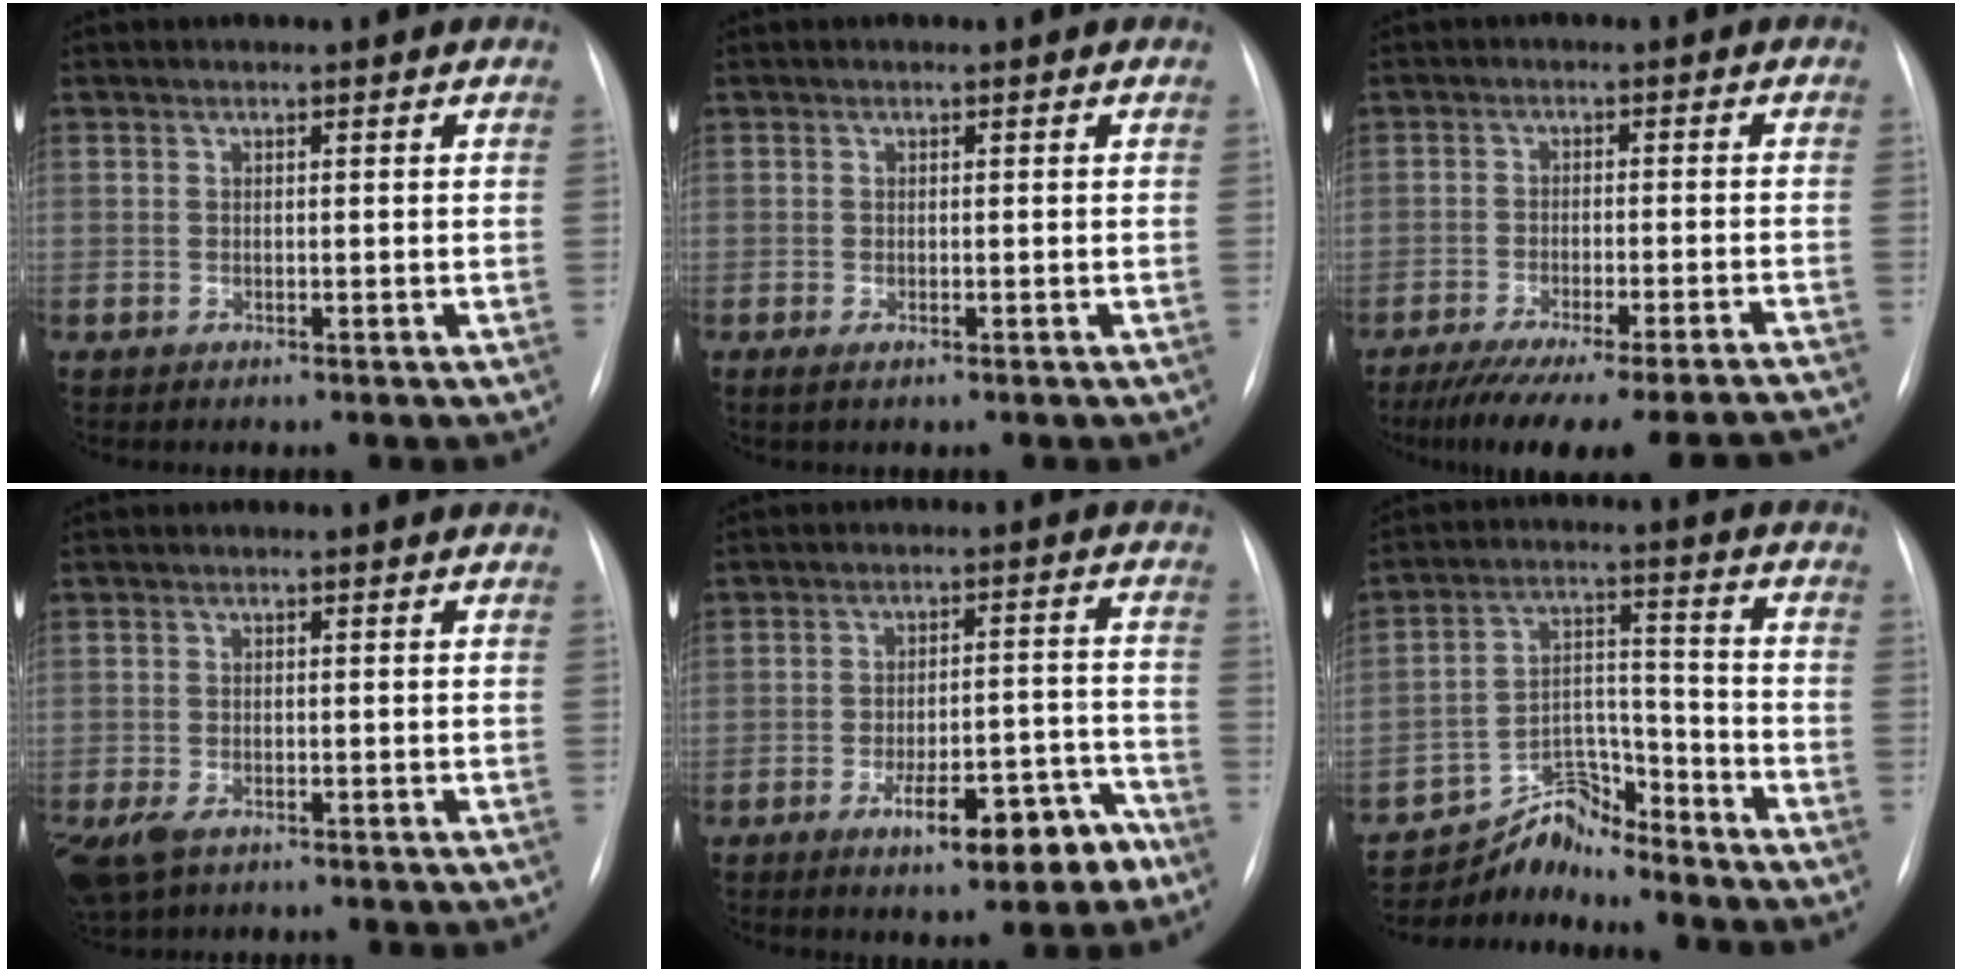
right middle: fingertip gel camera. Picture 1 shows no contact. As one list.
[{"total": 0.9, "force": [-0.4, 0.3, 0.8], "torque": [-0.014, -0.002, -0.005]}, {"total": 21.0, "force": [-19.2, 0.5, 8.6], "torque": [-0.085, -0.029, -0.256]}, {"total": 7.3, "force": [-4.1, 4.2, 4.4], "torque": [-0.106, -0.013, -0.067]}, {"total": 9.5, "force": [-5.8, 2.8, 7.0], "torque": [-0.098, 0.021, -0.078]}, {"total": 7.1, "force": [-7.0, 0.9, -0.8], "torque": [0.018, 0.041, -0.123]}]